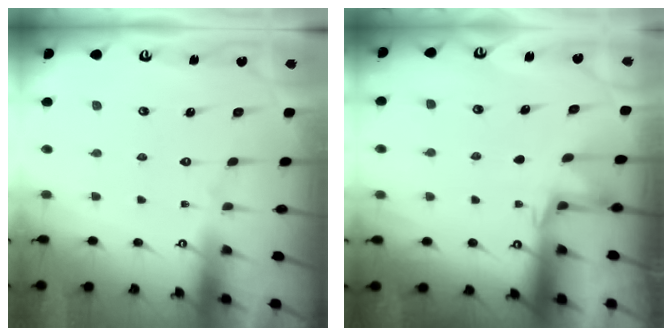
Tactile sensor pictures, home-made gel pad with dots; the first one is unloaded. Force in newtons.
{"total": 4.6, "press": 4.4, "slide": 1.0}